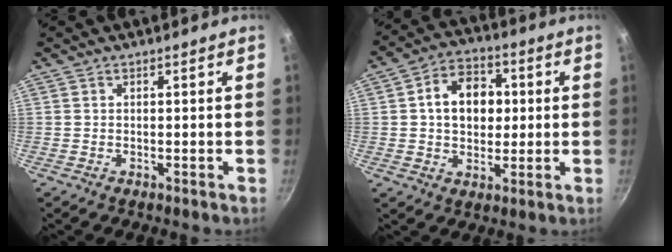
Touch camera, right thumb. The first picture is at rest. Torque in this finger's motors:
{"motor_torque": [0.62, 2.35, 1.05, -0.47, 0.12]}